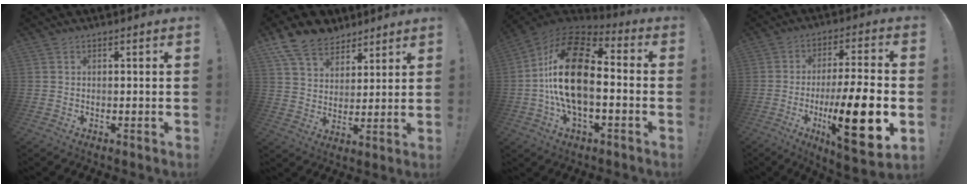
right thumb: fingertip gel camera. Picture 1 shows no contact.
{"total": 12.3, "force": [8.6, 7.7, 4.2], "torque": [-0.078, -0.054, 0.167]}
{"total": 22.2, "force": [-0.8, 11.5, 19.0], "torque": [-0.375, 0.018, -0.012]}
{"total": 20.4, "force": [-5.4, 4.6, 19.1], "torque": [-0.306, 0.006, -0.081]}